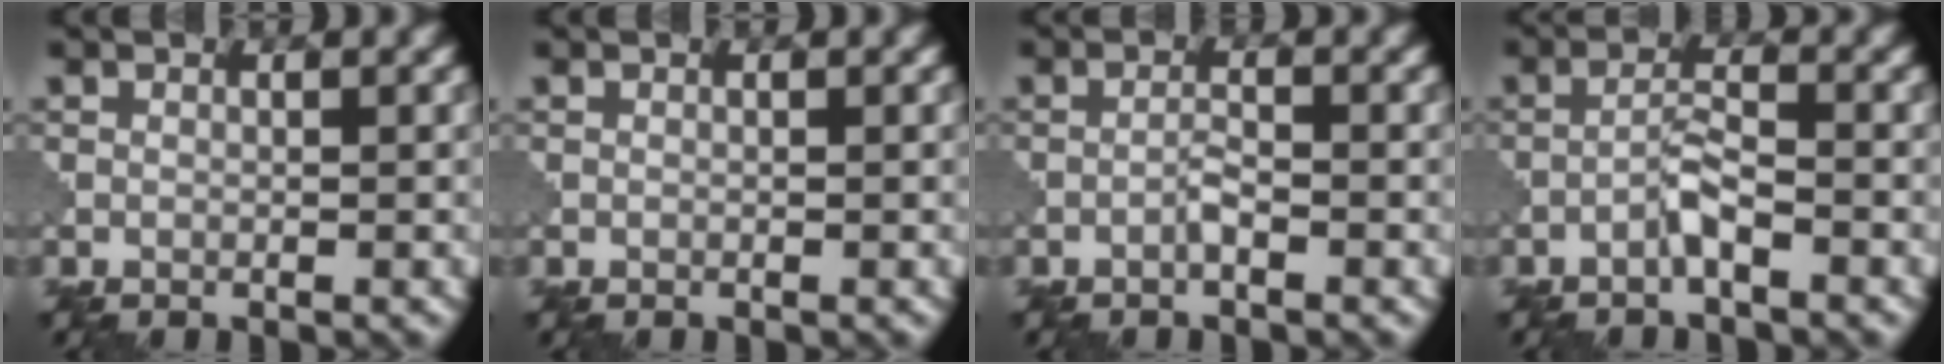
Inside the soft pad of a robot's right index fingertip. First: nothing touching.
{"total": 0.0}
{"total": 1.1, "force": [-0.7, 0.1, 0.9], "torque": [-0.018, 0.005, -0.015]}
{"total": 2.2, "force": [-1.4, 0.2, 1.6], "torque": [-0.033, 0.009, -0.031]}